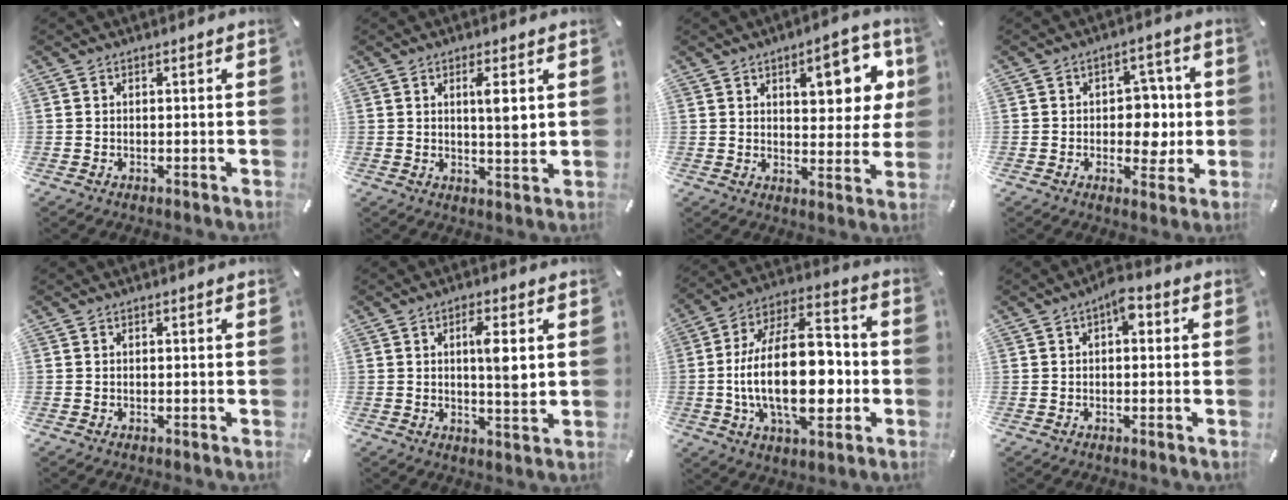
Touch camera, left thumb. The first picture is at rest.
{"total": 5.6, "force": [1.8, 1.2, 5.1], "torque": [-0.080, -0.009, 0.023]}
{"total": 12.0, "force": [5.3, 5.7, 9.2], "torque": [-0.113, -0.014, 0.082]}
{"total": 8.1, "force": [-0.4, 6.5, 4.8], "torque": [-0.048, 0.004, -0.009]}
{"total": 0.0}
{"total": 6.8, "force": [1.7, 1.8, 6.4], "torque": [-0.095, -0.011, 0.019]}
{"total": 23.9, "force": [-3.0, 13.1, 19.7], "torque": [-0.358, -0.003, -0.051]}
{"total": 4.5, "force": [0.9, 2.4, 3.7], "torque": [-0.052, 0.006, 0.008]}